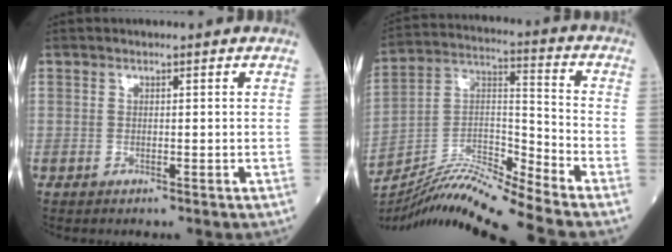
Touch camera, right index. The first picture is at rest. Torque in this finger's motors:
{"motor_torque": [-0.36, -0.40, 0.02, 0.00]}